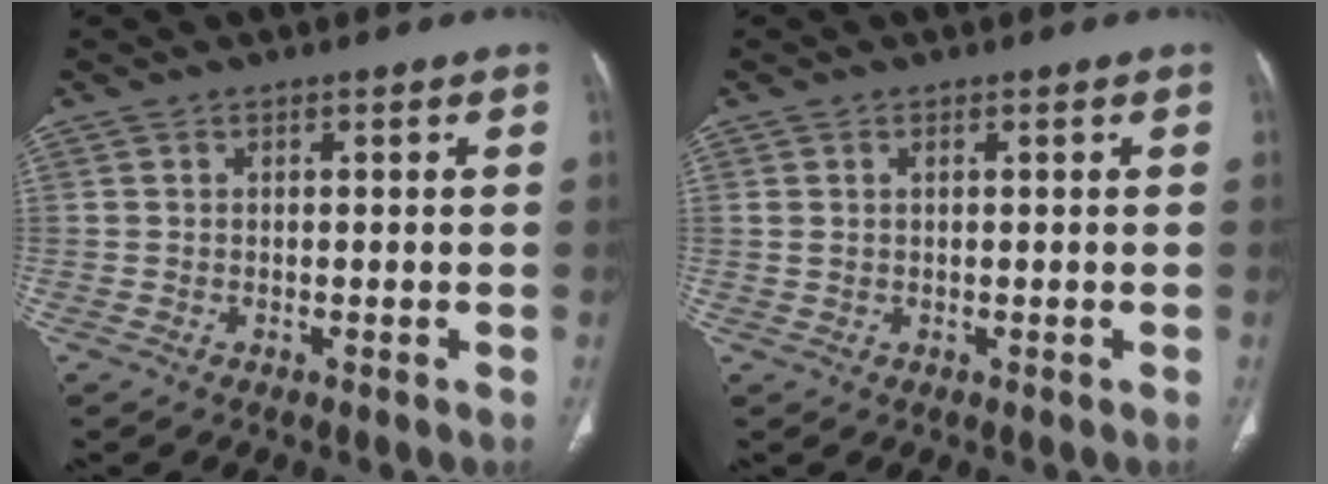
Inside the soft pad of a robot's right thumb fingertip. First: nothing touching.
{"total": 1.2, "force": [0.4, 0.7, 0.9], "torque": [-0.026, 0.009, 0.016]}